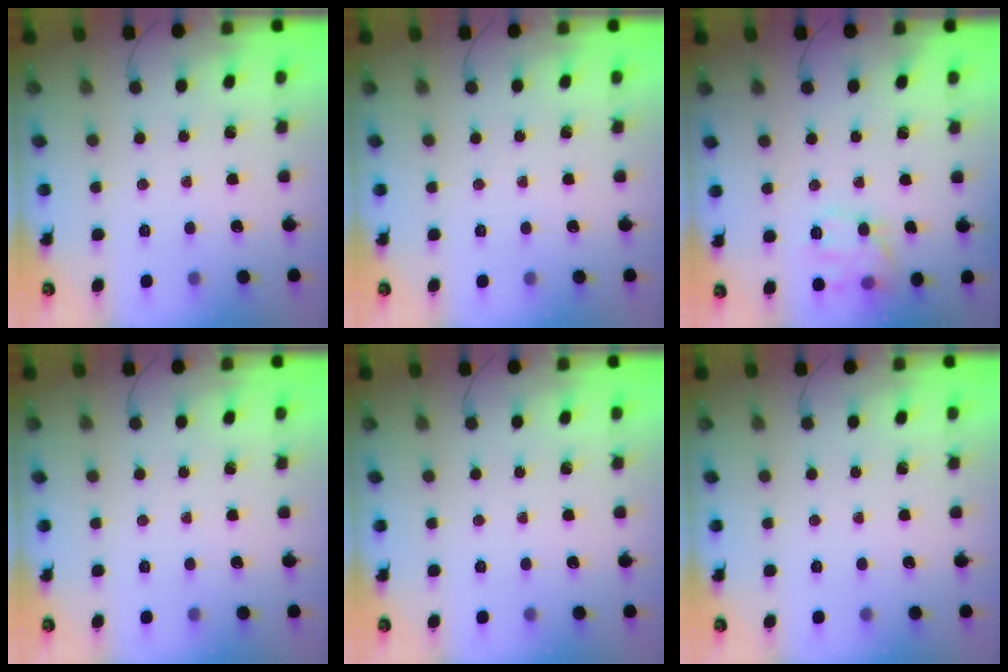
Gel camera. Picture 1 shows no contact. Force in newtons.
{"total": 0.0}
{"total": 11.3, "press": 11.3, "slide": 0.3}
{"total": 0.0}
{"total": 0.0}
{"total": 0.0}